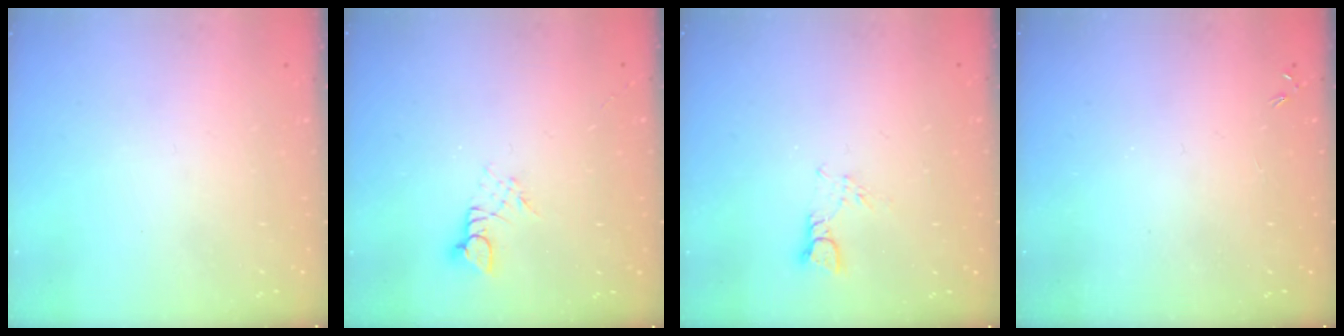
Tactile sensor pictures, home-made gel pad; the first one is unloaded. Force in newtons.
{"total": 2.6, "press": 2.6, "slide": 0.3}
{"total": 3.1, "press": 3.1, "slide": 0.2}
{"total": 0.0}